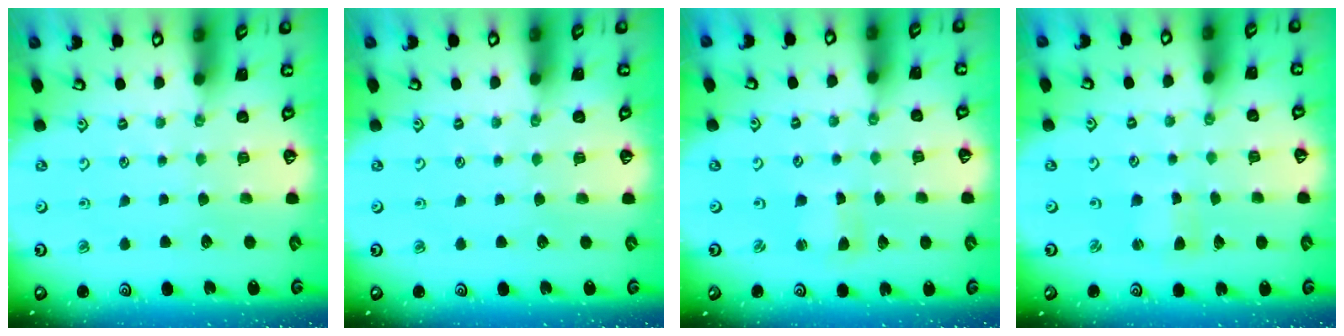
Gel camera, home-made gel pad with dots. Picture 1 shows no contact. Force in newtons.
{"total": 0.0}
{"total": 1.7, "press": 1.7, "slide": 0.3}
{"total": 1.7, "press": 1.7, "slide": 0.3}